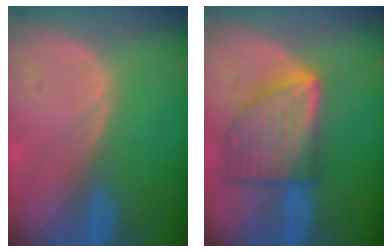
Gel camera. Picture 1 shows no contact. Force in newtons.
{"total": 9.3, "press": 9.3, "slide": 0.5}